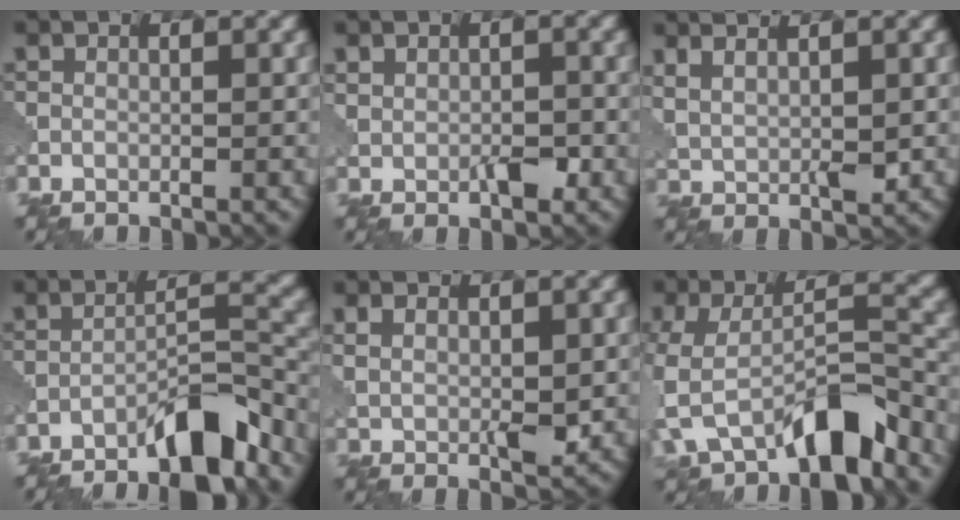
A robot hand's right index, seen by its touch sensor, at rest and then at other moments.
{"total": 2.8, "force": [-0.2, 1.8, 2.1], "torque": [-0.034, -0.001, -0.003]}
{"total": 3.3, "force": [1.7, 1.0, 2.6], "torque": [-0.057, -0.005, 0.041]}
{"total": 6.7, "force": [-5.1, 1.3, 4.1], "torque": [-0.057, 0.014, -0.084]}
{"total": 3.6, "force": [0.9, 1.5, 3.2], "torque": [-0.063, -0.001, 0.022]}
{"total": 8.5, "force": [-4.8, 3.5, 6.1], "torque": [-0.117, -0.001, -0.089]}